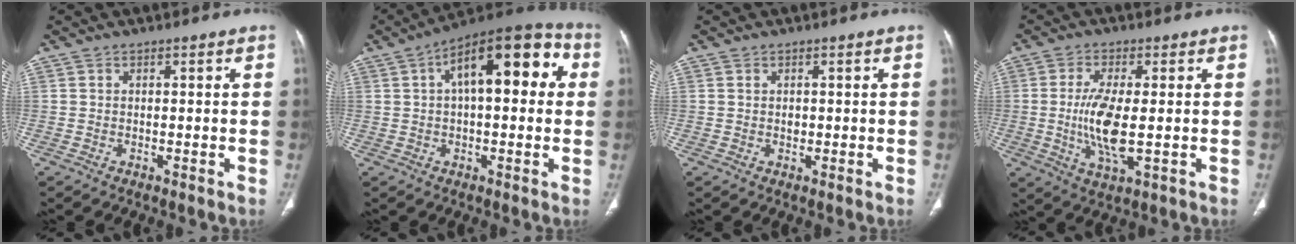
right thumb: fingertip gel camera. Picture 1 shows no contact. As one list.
[{"total": 17.9, "force": [4.3, 8.0, 15.4], "torque": [-0.193, 0.041, 0.054]}, {"total": 0.9, "force": [0.2, 0.7, 0.6], "torque": [-0.008, 0.001, 0.004]}, {"total": 9.4, "force": [-0.5, 3.1, 8.8], "torque": [-0.187, -0.014, -0.006]}]